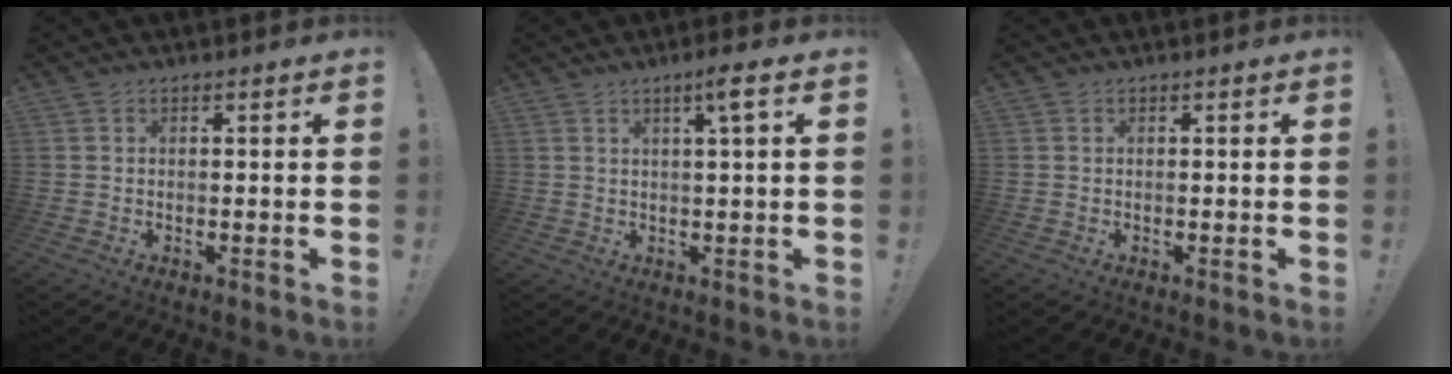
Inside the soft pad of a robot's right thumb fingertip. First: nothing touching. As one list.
[{"total": 4.7, "force": [2.0, -0.3, 4.3], "torque": [-0.061, -0.007, 0.025]}, {"total": 0.0}]